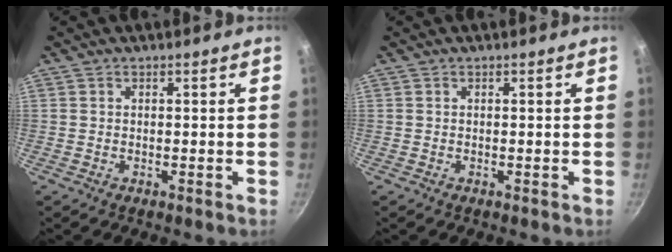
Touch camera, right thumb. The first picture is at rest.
{"total": 0.0}